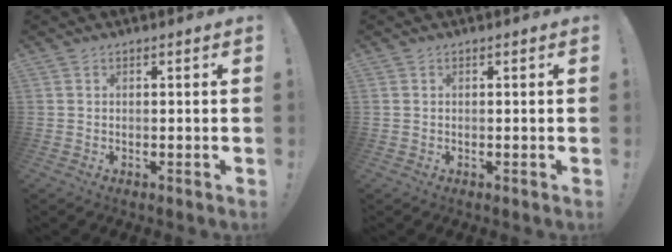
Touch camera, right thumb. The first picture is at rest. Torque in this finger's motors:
{"motor_torque": [-0.19, 0.20, 0.15, 0.11, 0.04]}